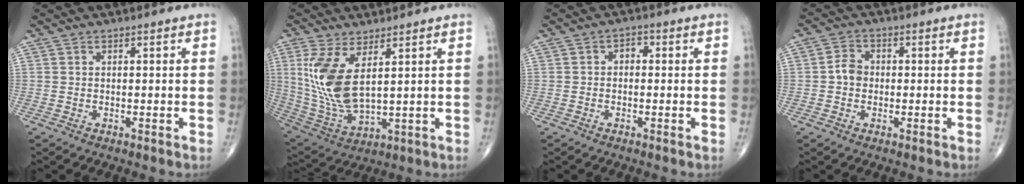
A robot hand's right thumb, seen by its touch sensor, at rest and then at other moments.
{"total": 12.8, "force": [3.6, 5.5, 11.0], "torque": [-0.239, -0.027, 0.091]}
{"total": 2.0, "force": [-0.1, 1.4, 1.4], "torque": [-0.010, 0.010, -0.010]}
{"total": 3.5, "force": [-0.3, 2.9, 1.9], "torque": [-0.025, 0.013, -0.014]}